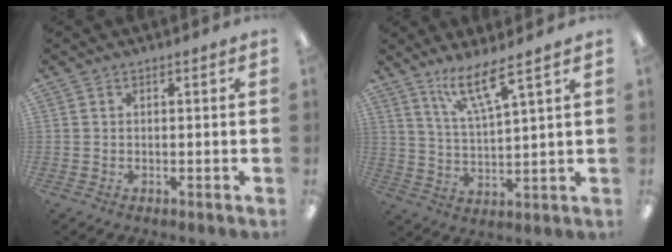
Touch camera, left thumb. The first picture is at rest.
{"total": 9.6, "force": [7.0, 1.4, 6.5], "torque": [-0.128, -0.032, 0.120]}